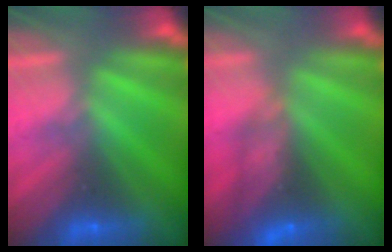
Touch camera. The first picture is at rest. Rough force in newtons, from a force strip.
{"total": 9.3}